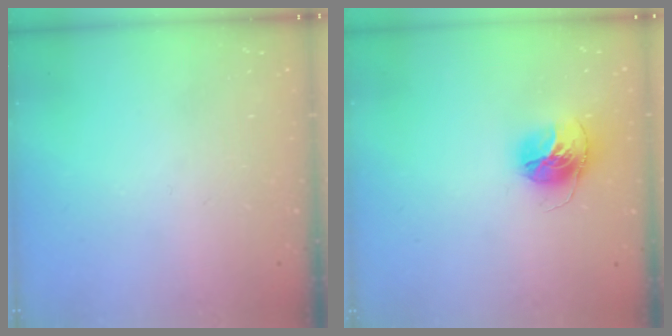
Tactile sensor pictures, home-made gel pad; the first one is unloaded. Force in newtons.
{"total": 13.9, "press": 13.8, "slide": 1.4}